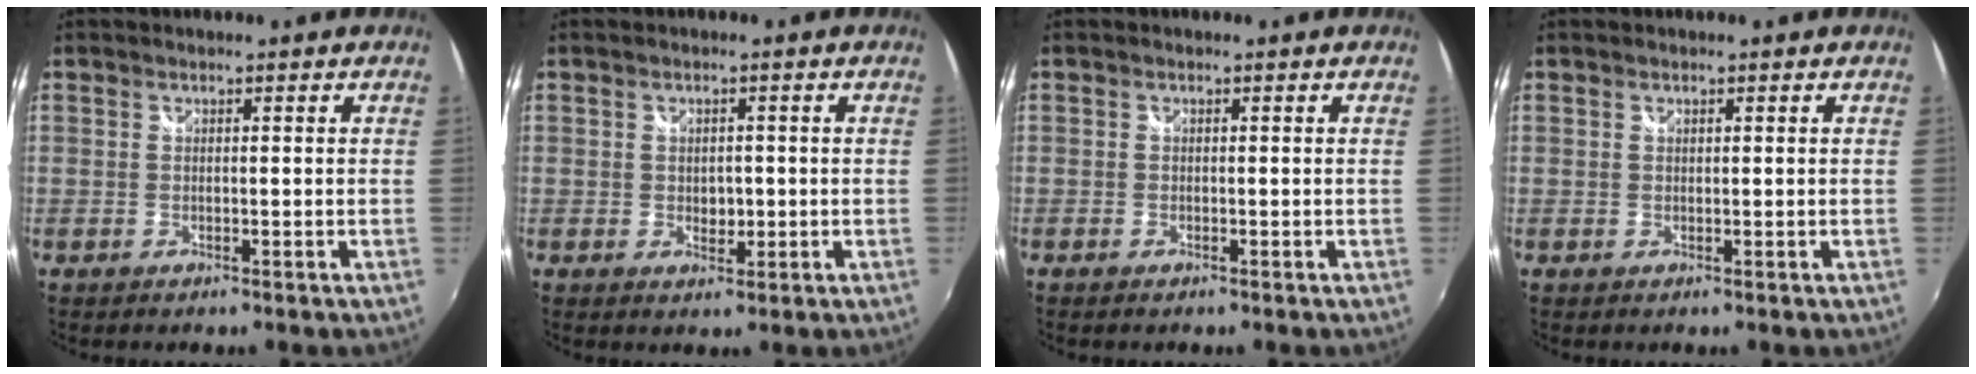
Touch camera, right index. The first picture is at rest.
{"total": 2.6, "force": [-0.2, 2.1, 1.5], "torque": [-0.022, 0.000, -0.003]}
{"total": 0.5, "force": [-0.5, 0.2, 0.1], "torque": [-0.003, -0.003, -0.011]}
{"total": 0.0}